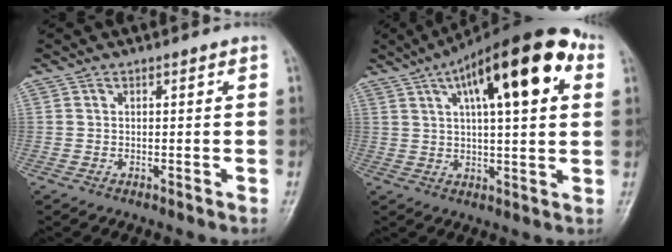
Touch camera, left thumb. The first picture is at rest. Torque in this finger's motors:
{"motor_torque": [1.31, 1.21, 1.45, -1.32, 0.25]}